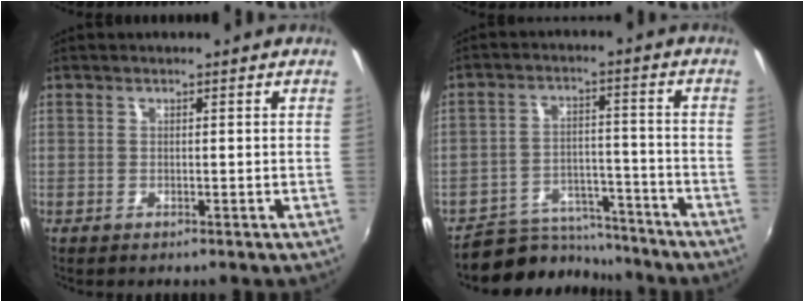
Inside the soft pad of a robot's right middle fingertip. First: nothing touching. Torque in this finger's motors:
{"motor_torque": [-0.08, -0.21, -0.29, -0.13]}